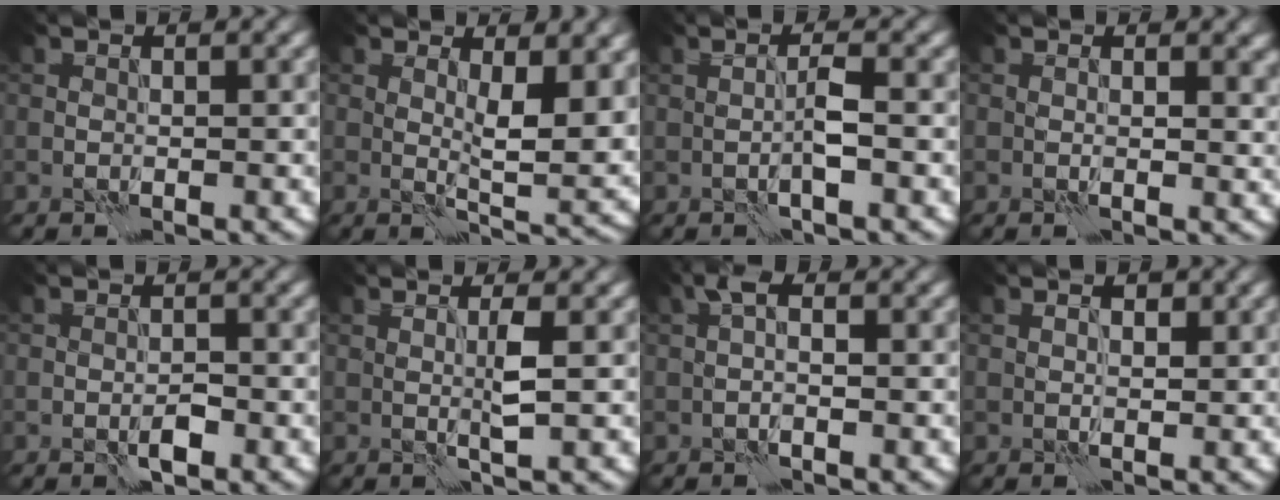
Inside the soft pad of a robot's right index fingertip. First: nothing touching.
{"total": 5.6, "force": [1.5, 1.7, 5.1], "torque": [-0.080, -0.012, 0.030]}
{"total": 2.0, "force": [-0.3, 0.1, 1.9], "torque": [-0.037, 0.002, -0.007]}
{"total": 2.6, "force": [0.6, 1.4, 2.1], "torque": [-0.024, -0.005, 0.012]}
{"total": 1.5, "force": [-0.8, 0.5, 1.2], "torque": [-0.020, 0.001, -0.015]}
{"total": 1.9, "force": [0.3, 0.0, 1.9], "torque": [-0.041, -0.001, 0.004]}
{"total": 1.9, "force": [0.3, 0.6, 1.7], "torque": [-0.034, 0.006, 0.001]}
{"total": 1.6, "force": [0.7, 0.8, 1.2], "torque": [-0.011, -0.004, 0.011]}